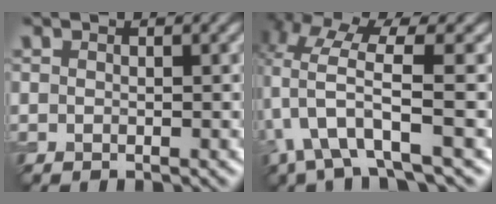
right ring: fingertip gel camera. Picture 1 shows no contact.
{"total": 6.6, "force": [-1.3, 1.8, 6.2], "torque": [-0.130, -0.001, -0.032]}